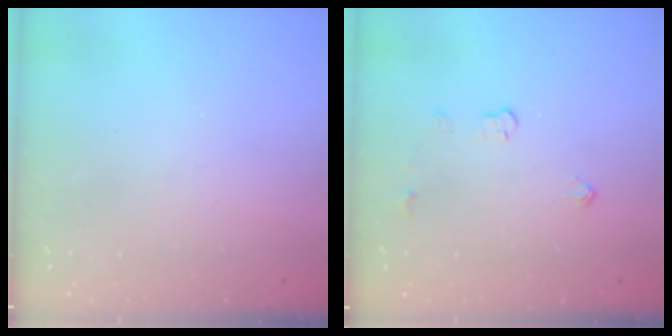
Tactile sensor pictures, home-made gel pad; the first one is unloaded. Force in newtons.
{"total": 3.8, "press": 3.8, "slide": 0.6}